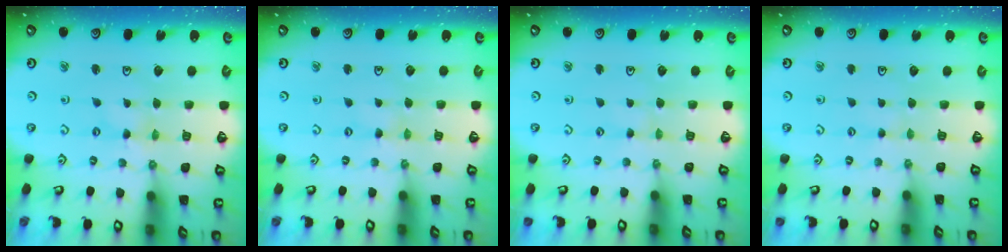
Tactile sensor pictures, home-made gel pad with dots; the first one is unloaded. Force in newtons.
{"total": 0.0}
{"total": 0.0}
{"total": 1.4, "press": 1.4, "slide": 0.2}